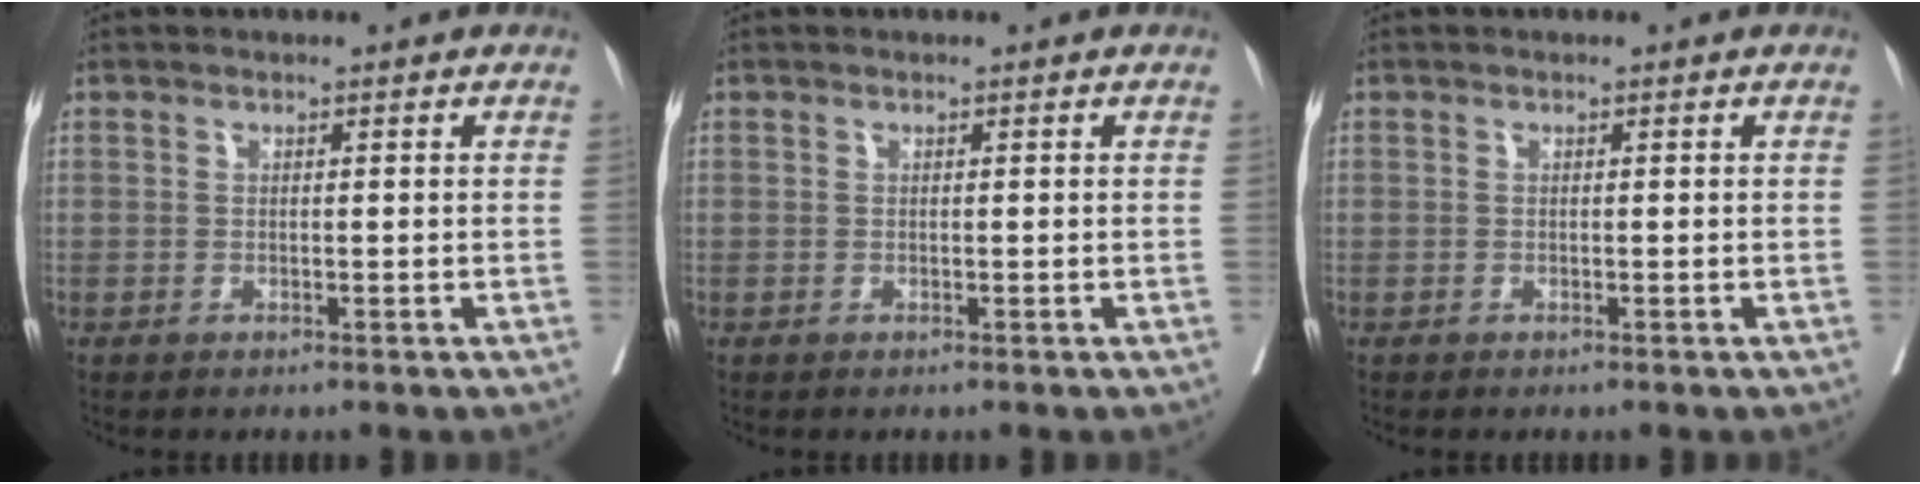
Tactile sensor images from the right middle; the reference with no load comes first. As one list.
[{"total": 0.0}, {"total": 0.0}]